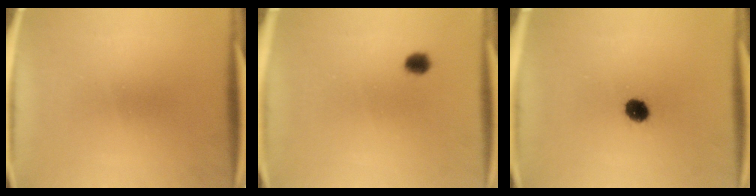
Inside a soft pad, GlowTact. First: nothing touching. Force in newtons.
{"total": 2.4}
{"total": 4.7}